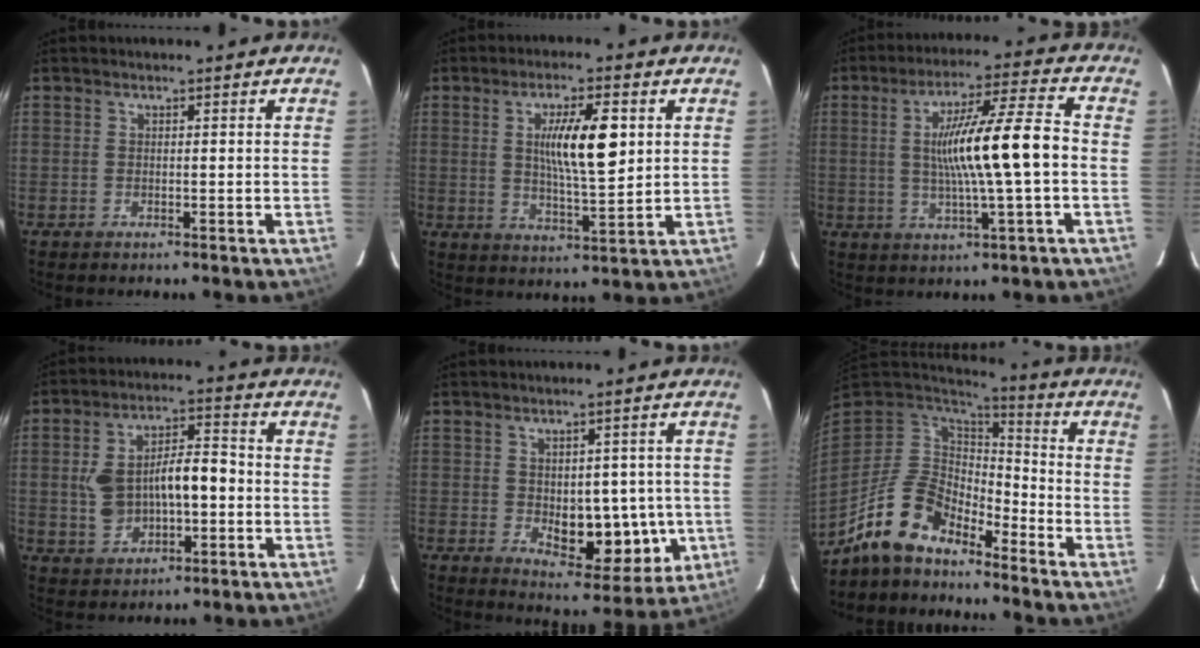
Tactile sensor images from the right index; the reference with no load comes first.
{"total": 9.9, "force": [2.3, 1.8, 9.5], "torque": [-0.166, -0.001, 0.044]}
{"total": 13.0, "force": [-0.3, 0.0, 13.0], "torque": [-0.223, 0.009, -0.005]}
{"total": 11.0, "force": [-0.8, 5.0, 9.7], "torque": [-0.185, 0.027, -0.003]}
{"total": 11.3, "force": [-1.5, 6.1, 9.4], "torque": [-0.105, 0.002, -0.001]}
{"total": 11.2, "force": [-9.1, 4.9, 4.5], "torque": [-0.094, 0.030, -0.173]}